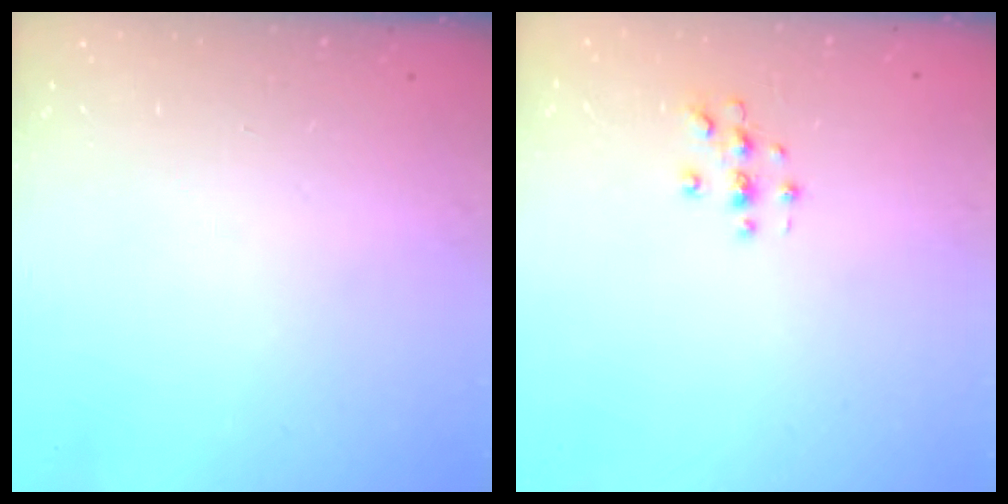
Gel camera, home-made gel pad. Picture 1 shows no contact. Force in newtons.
{"total": 2.9, "press": 2.9, "slide": 0.3}